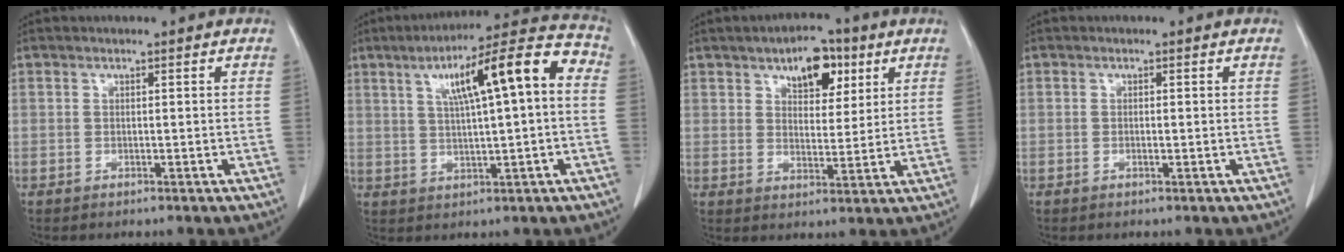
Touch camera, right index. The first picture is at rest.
{"total": 13.8, "force": [3.0, 1.8, 13.3], "torque": [-0.198, 0.038, 0.043]}
{"total": 8.0, "force": [4.3, 4.1, 5.3], "torque": [-0.074, 0.012, 0.066]}
{"total": 1.1, "force": [-0.1, 0.4, 1.0], "torque": [-0.019, 0.001, 0.002]}